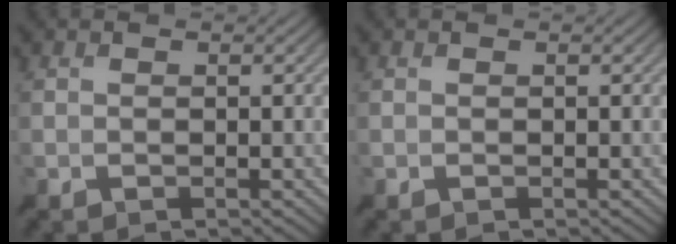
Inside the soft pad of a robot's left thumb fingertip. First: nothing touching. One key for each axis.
{"total": 0.0}